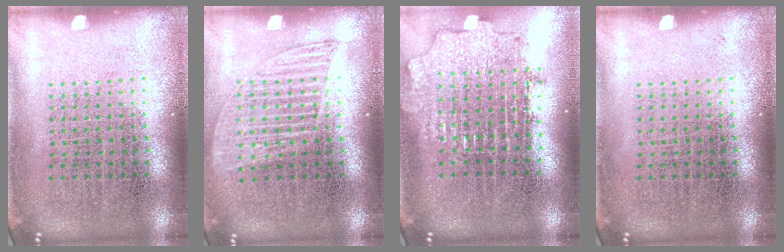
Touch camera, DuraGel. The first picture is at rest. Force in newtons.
{"total": 1.2, "press": 1.1, "slide": 0.6}
{"total": 1.9, "press": 1.4, "slide": 1.3}
{"total": 0.0}